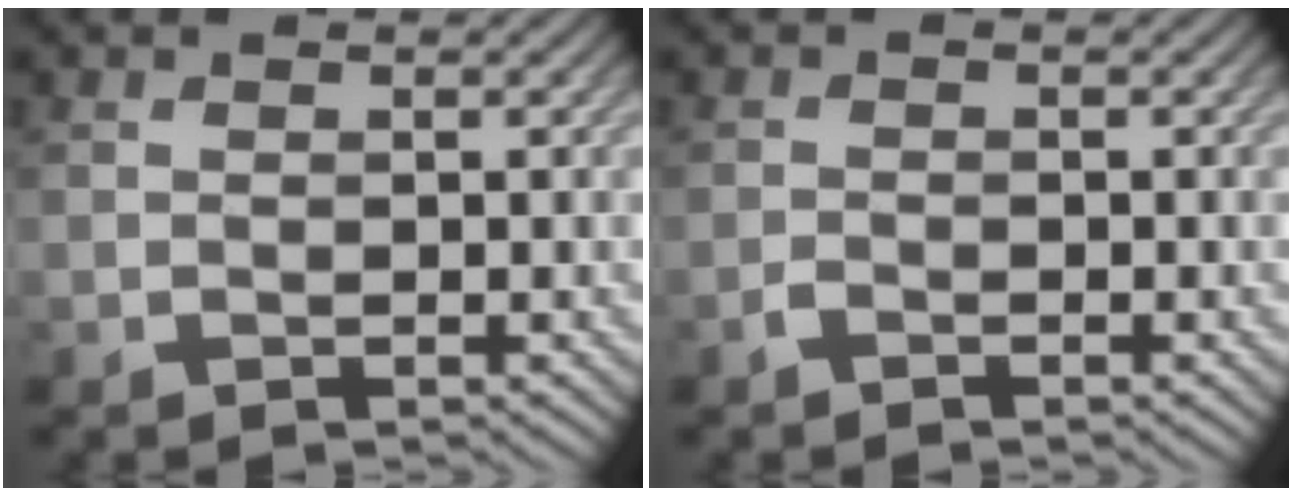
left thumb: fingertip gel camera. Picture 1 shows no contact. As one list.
[{"total": 0.8, "force": [-0.7, 0.2, 0.3], "torque": [-0.007, 0.005, -0.016]}]